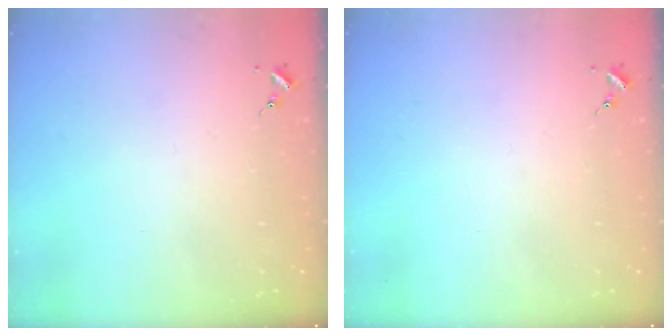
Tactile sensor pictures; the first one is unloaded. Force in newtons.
{"total": 0.0}